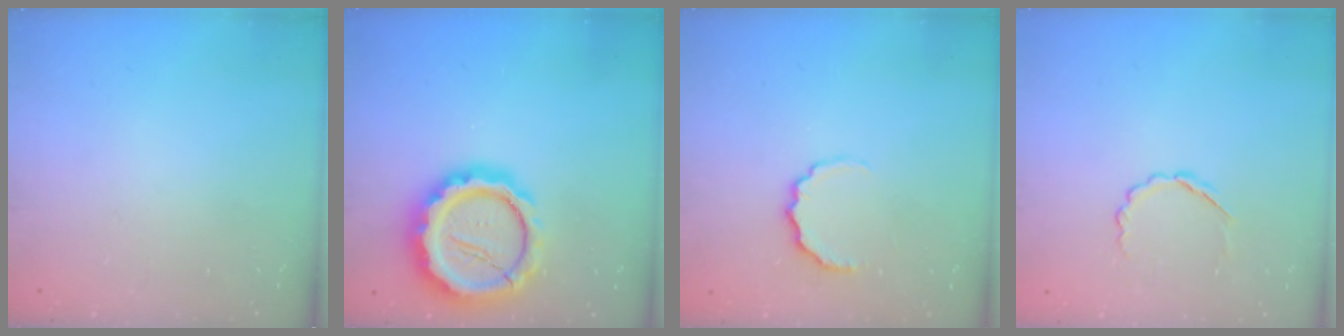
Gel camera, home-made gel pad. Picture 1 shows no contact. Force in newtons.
{"total": 19.0, "press": 18.6, "slide": 3.7}
{"total": 6.5, "press": 6.4, "slide": 1.1}
{"total": 3.5, "press": 3.3, "slide": 1.1}